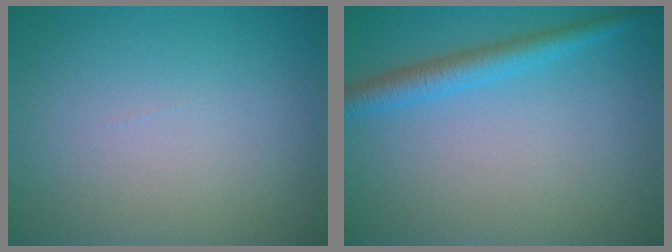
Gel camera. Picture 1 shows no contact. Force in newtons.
{"total": 3.0, "press": 3.0, "slide": 0.0}